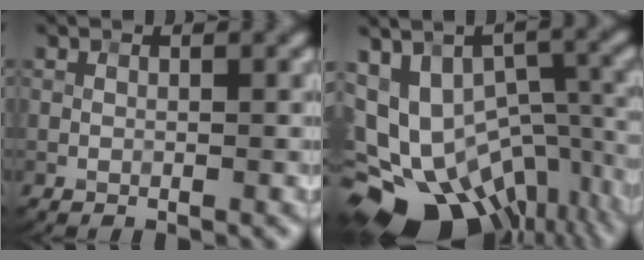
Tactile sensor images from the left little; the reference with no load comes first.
{"total": 18.9, "force": [-8.0, 13.3, 10.8], "torque": [-0.185, -0.026, -0.086]}